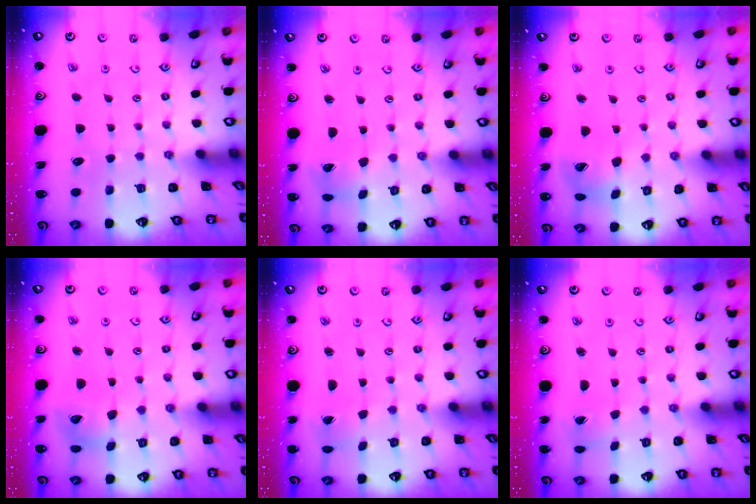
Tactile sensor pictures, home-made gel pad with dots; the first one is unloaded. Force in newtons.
{"total": 3.2, "press": 3.2, "slide": 0.4}
{"total": 13.5, "press": 13.4, "slide": 1.7}
{"total": 9.5, "press": 9.5, "slide": 1.1}
{"total": 1.1, "press": 1.1, "slide": 0.0}
{"total": 0.5, "press": 0.5, "slide": 0.1}